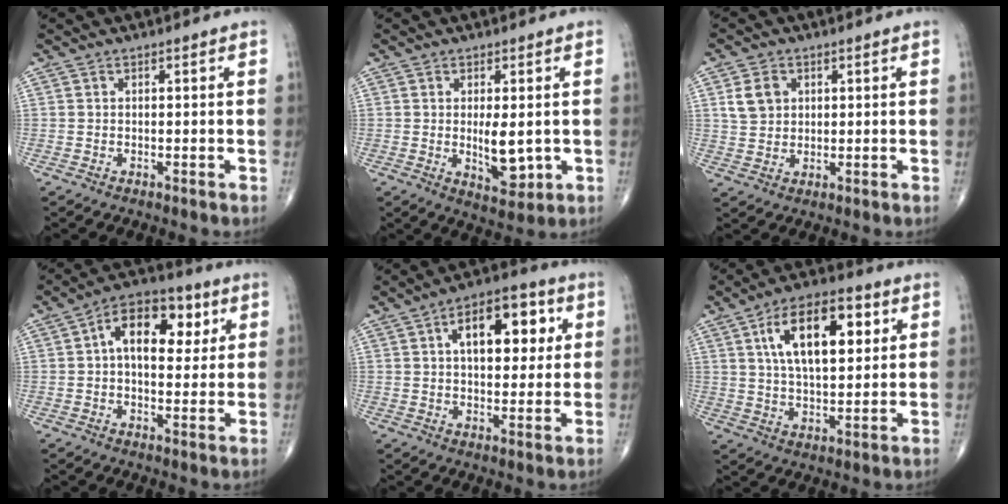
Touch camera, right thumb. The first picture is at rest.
{"total": 6.5, "force": [-0.2, 2.9, 5.8], "torque": [-0.074, -0.014, 0.009]}
{"total": 5.3, "force": [1.7, 4.2, 2.8], "torque": [-0.036, -0.004, 0.035]}
{"total": 13.3, "force": [3.4, 7.8, 10.2], "torque": [-0.126, 0.014, 0.043]}
{"total": 13.7, "force": [3.9, 7.2, 11.0], "torque": [-0.126, 0.008, 0.054]}
{"total": 15.9, "force": [5.2, 7.5, 13.0], "torque": [-0.194, -0.004, 0.086]}